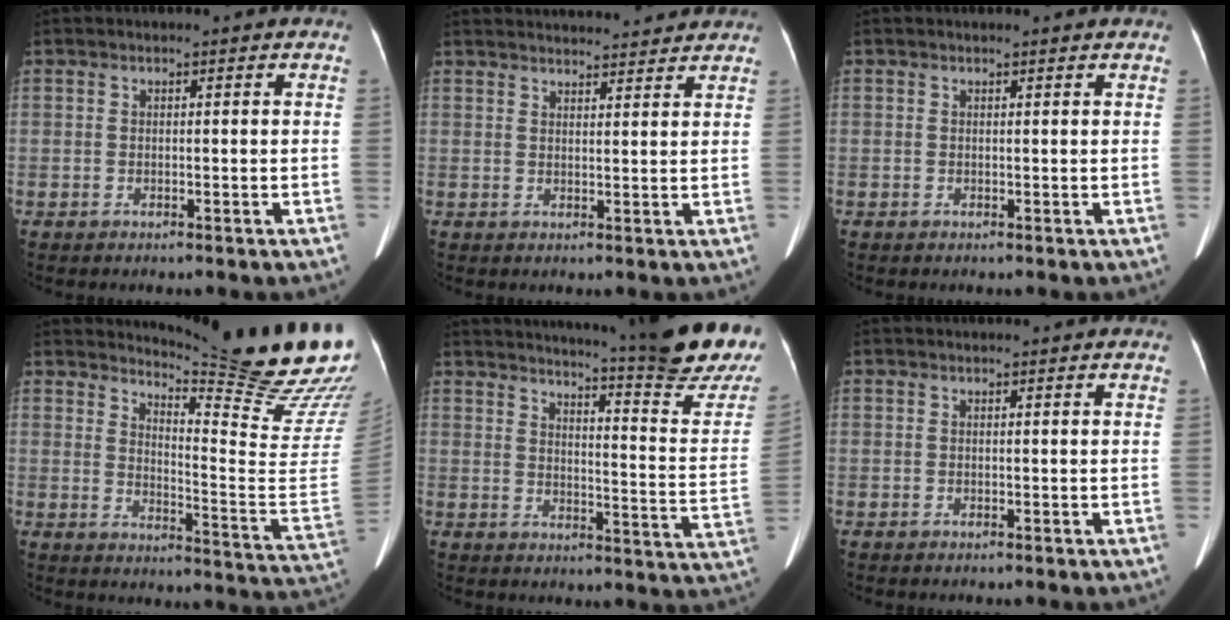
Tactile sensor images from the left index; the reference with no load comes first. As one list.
[{"total": 15.0, "force": [14.4, 2.0, 3.8], "torque": [-0.049, 0.037, 0.185]}, {"total": 1.9, "force": [1.8, 0.6, 0.4], "torque": [-0.007, 0.022, 0.016]}, {"total": 21.4, "force": [19.0, -0.2, 10.0], "torque": [-0.144, -0.136, 0.233]}, {"total": 24.3, "force": [21.8, -1.1, 10.9], "torque": [-0.164, -0.120, 0.263]}, {"total": 2.4, "force": [2.3, 0.2, 0.7], "torque": [-0.013, 0.017, 0.022]}]